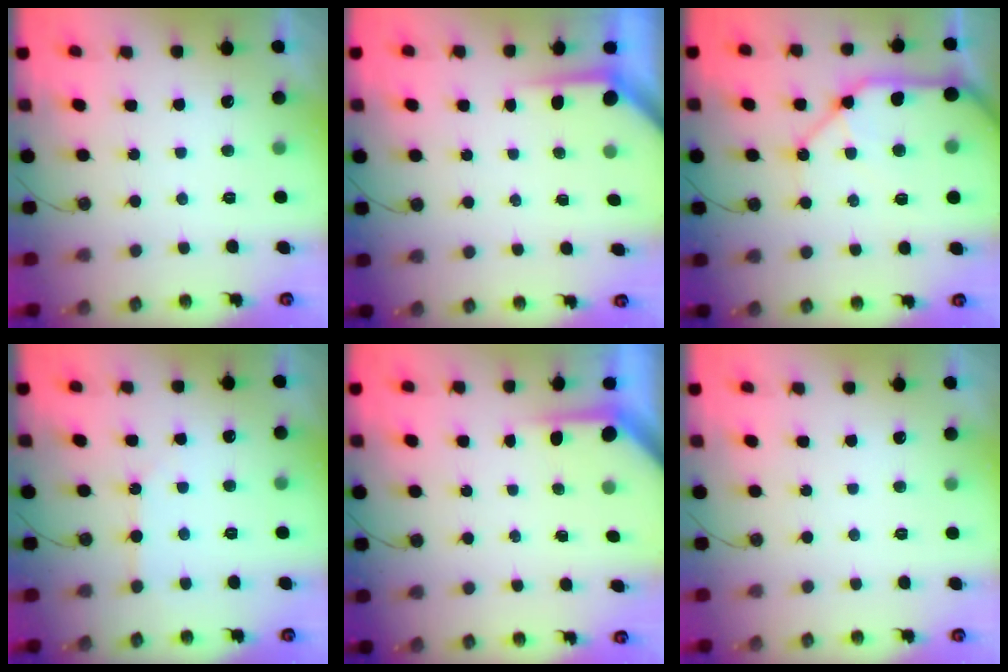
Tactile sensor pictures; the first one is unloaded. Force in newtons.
{"total": 3.7, "press": 3.7, "slide": 0.3}
{"total": 18.3, "press": 18.1, "slide": 2.9}
{"total": 3.2, "press": 3.2, "slide": 0.5}
{"total": 3.2, "press": 3.2, "slide": 0.4}
{"total": 0.0}